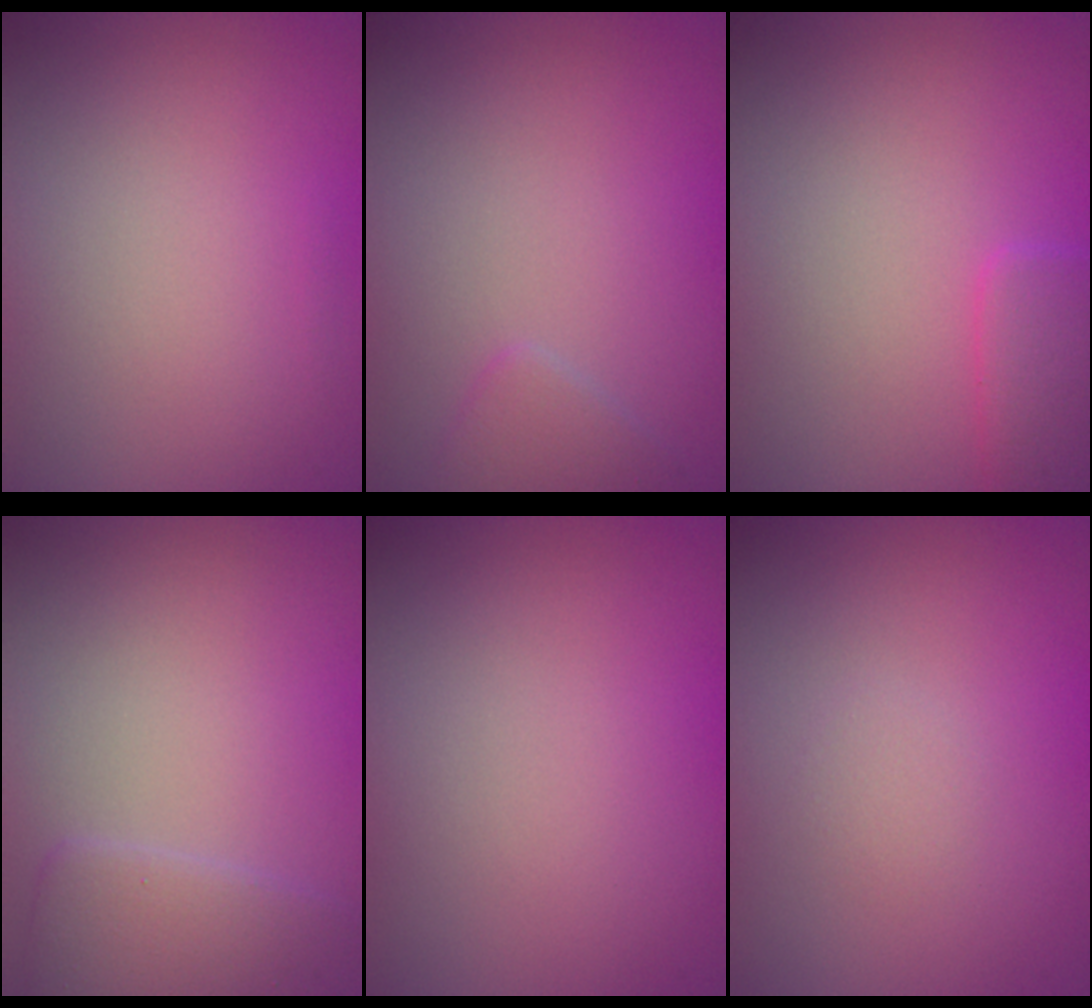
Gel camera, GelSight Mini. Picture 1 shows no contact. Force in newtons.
{"total": 1.5, "press": 1.5, "slide": 0.1}
{"total": 2.7, "press": 2.7, "slide": 0.1}
{"total": 2.8, "press": 2.8, "slide": 0.2}
{"total": 0.0}
{"total": 0.7, "press": 0.7, "slide": 0.0}